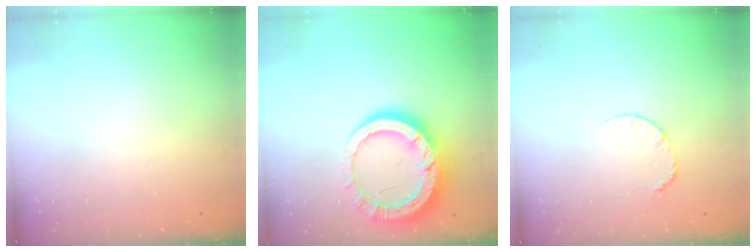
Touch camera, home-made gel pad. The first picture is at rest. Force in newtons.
{"total": 15.5, "press": 15.5, "slide": 1.3}
{"total": 5.3, "press": 5.2, "slide": 0.6}